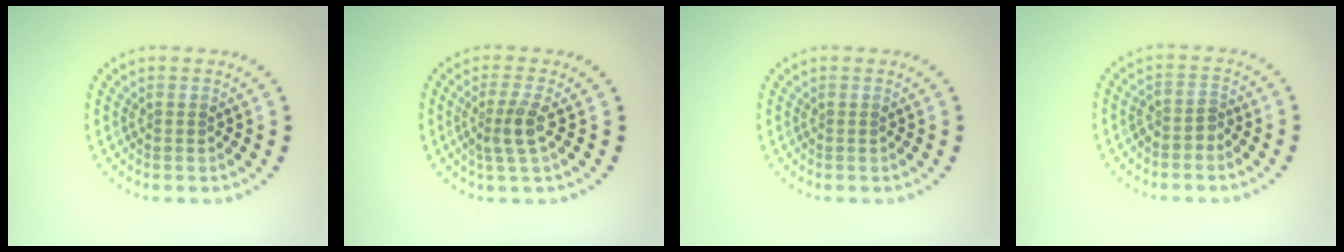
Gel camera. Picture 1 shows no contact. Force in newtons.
{"total": 2.4, "press": 1.8, "slide": 1.5}
{"total": 0.0}
{"total": 1.4, "press": 1.2, "slide": 0.8}